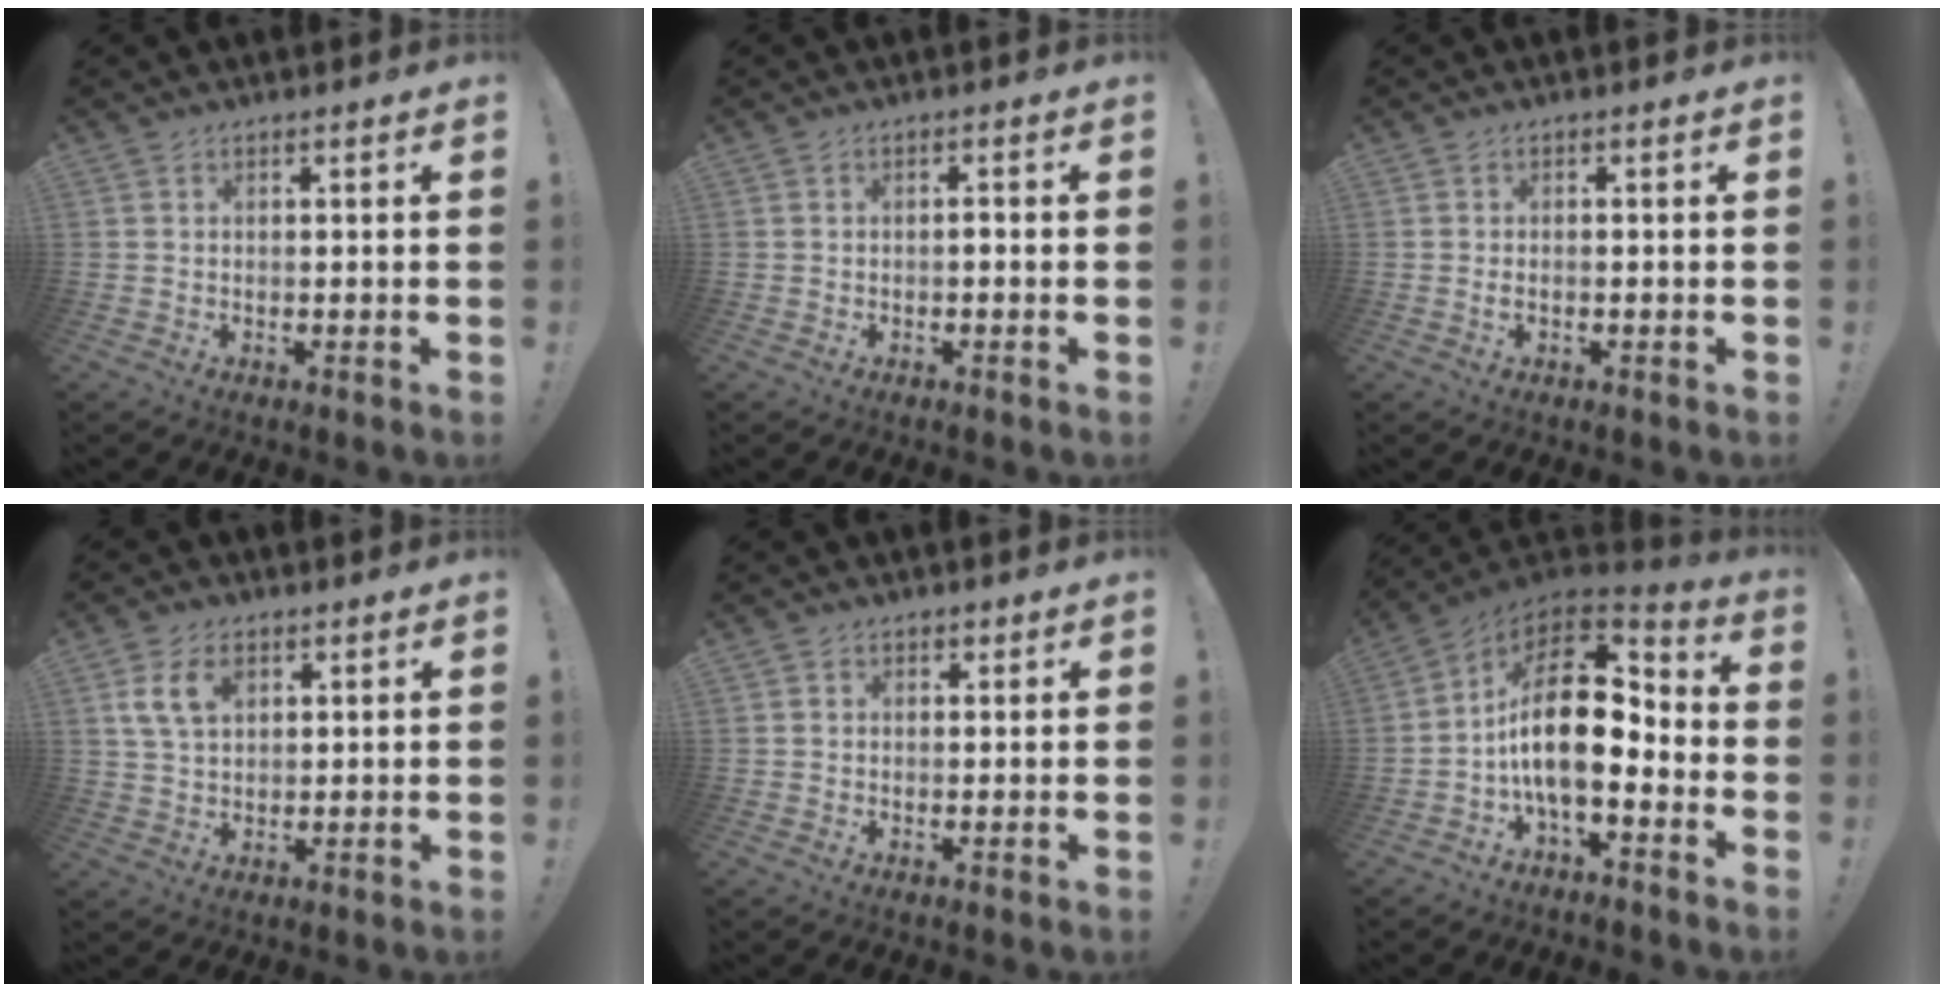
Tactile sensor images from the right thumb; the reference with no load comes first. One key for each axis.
{"total": 1.1, "fx": -0.7, "fy": 0.3, "fz": 0.7, "tx": -0.018, "ty": 0.005, "tz": -0.012}
{"total": 1.0, "fx": -0.3, "fy": 0.4, "fz": 0.9, "tx": -0.009, "ty": 0.000, "tz": -0.008}
{"total": 8.3, "fx": 3.1, "fy": 5.7, "fz": 5.2, "tx": -0.091, "ty": 0.003, "tz": 0.059}
{"total": 1.4, "fx": 0.5, "fy": 1.2, "fz": 0.3, "tx": 0.007, "ty": -0.003, "tz": 0.007}
{"total": 19.4, "fx": 0.0, "fy": 9.6, "fz": 16.8, "tx": -0.304, "ty": 0.007, "tz": 0.004}